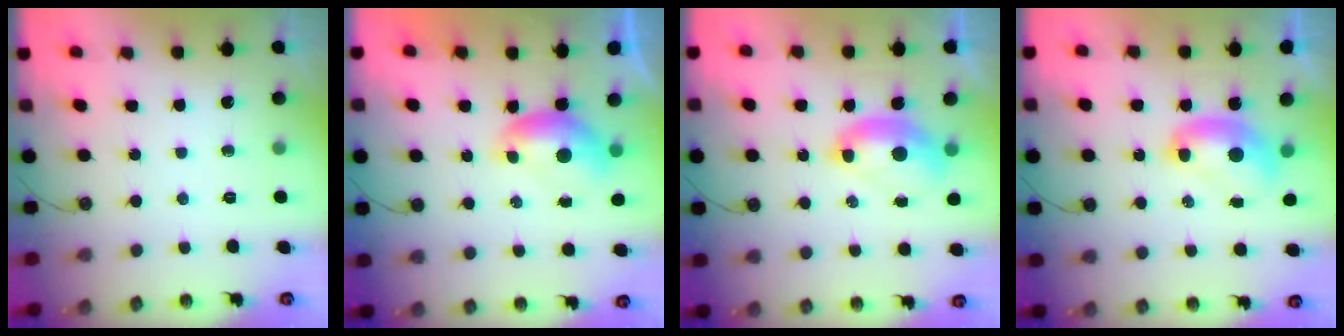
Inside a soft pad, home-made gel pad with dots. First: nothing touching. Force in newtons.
{"total": 0.5, "press": 0.2, "slide": 0.5}
{"total": 2.6, "press": 2.5, "slide": 0.5}
{"total": 2.3, "press": 2.3, "slide": 0.2}